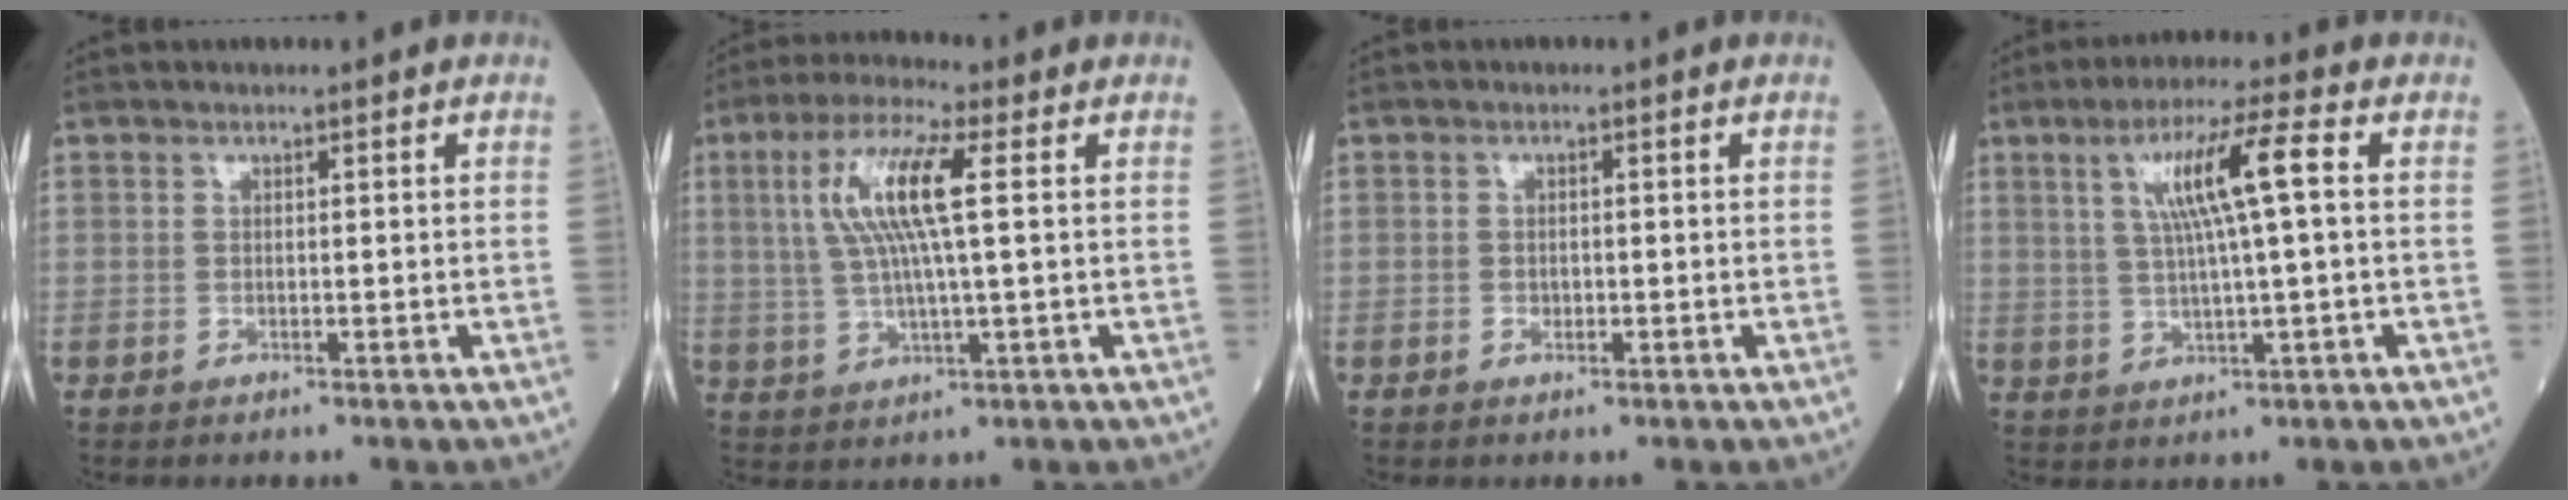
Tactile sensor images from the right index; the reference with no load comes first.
{"total": 10.1, "force": [2.4, 0.8, 9.8], "torque": [-0.206, 0.013, 0.045]}
{"total": 1.1, "force": [-0.4, 0.7, 0.8], "torque": [-0.016, 0.000, -0.005]}
{"total": 8.9, "force": [2.1, 0.0, 8.7], "torque": [-0.159, 0.011, 0.039]}